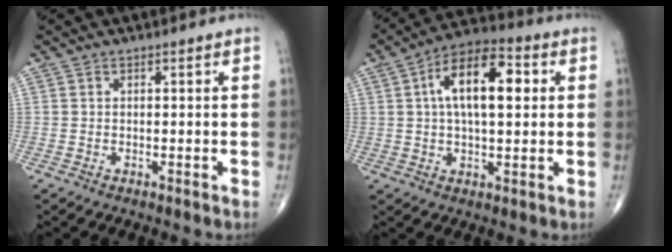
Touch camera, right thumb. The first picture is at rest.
{"total": 14.0, "force": [2.8, 6.5, 12.1], "torque": [-0.194, 0.020, 0.040]}